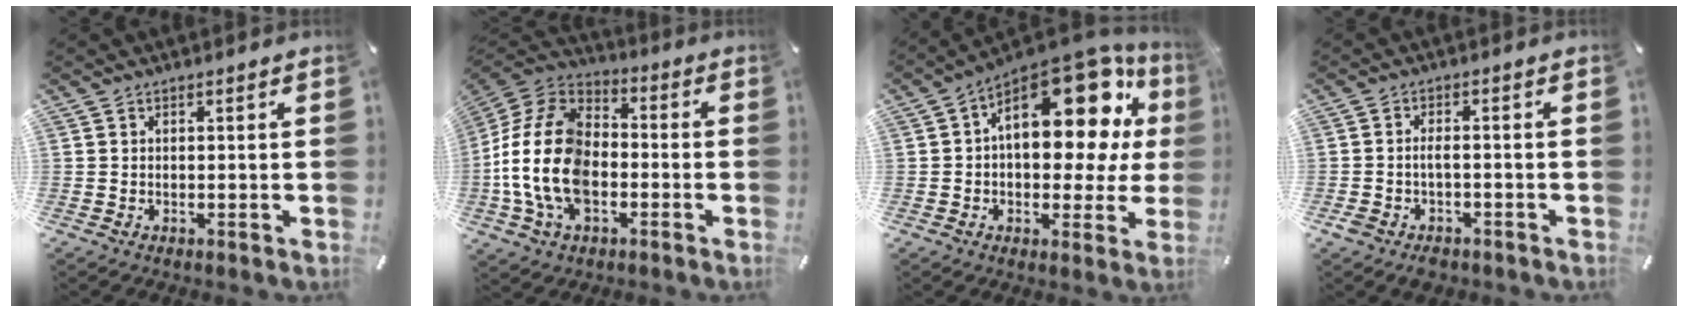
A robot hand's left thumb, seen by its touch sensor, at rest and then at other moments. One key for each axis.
{"total": 18.1, "fx": -4.4, "fy": 12.4, "fz": 12.4, "tx": -0.279, "ty": 0.029, "tz": -0.081}
{"total": 23.1, "fx": 8.7, "fy": 11.9, "fz": 17.7, "tx": -0.233, "ty": -0.064, "tz": 0.148}
{"total": 3.4, "fx": -1.7, "fy": 1.8, "fz": 2.3, "tx": -0.048, "ty": 0.007, "tz": -0.033}